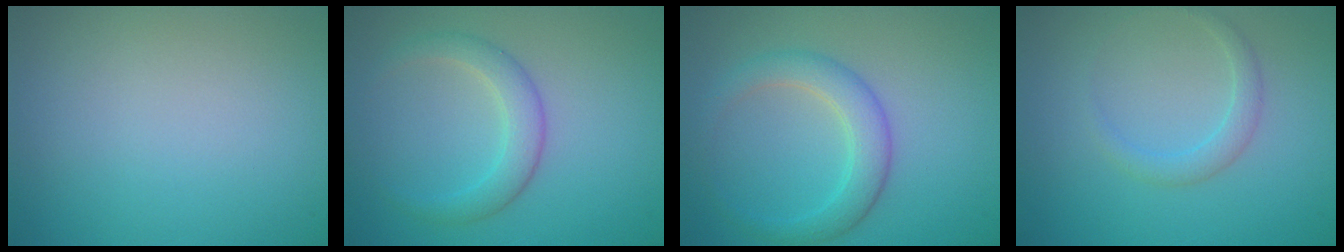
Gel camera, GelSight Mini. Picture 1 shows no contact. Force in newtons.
{"total": 2.7, "press": 2.7, "slide": 0.1}
{"total": 3.3, "press": 3.3, "slide": 0.1}
{"total": 1.5, "press": 1.5, "slide": 0.1}